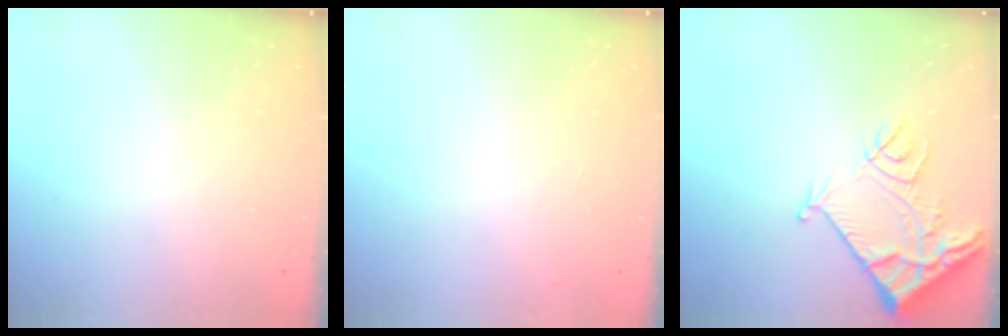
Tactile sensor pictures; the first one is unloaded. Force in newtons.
{"total": 2.9, "press": 2.9, "slide": 0.1}
{"total": 12.6, "press": 12.5, "slide": 1.5}